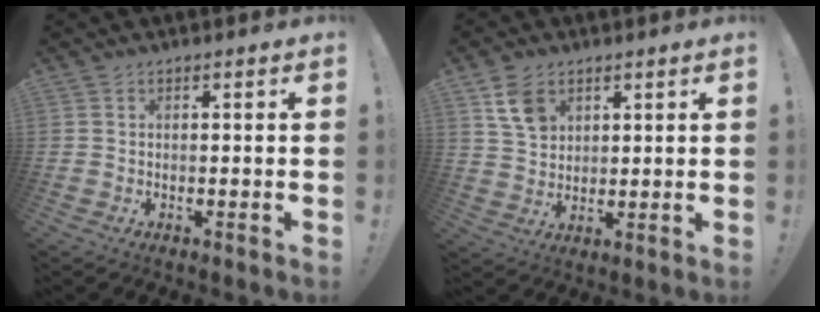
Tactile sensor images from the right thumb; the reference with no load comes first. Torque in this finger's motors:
{"motor_torque": [-0.08, 0.18, 0.10, 0.14, 0.00]}